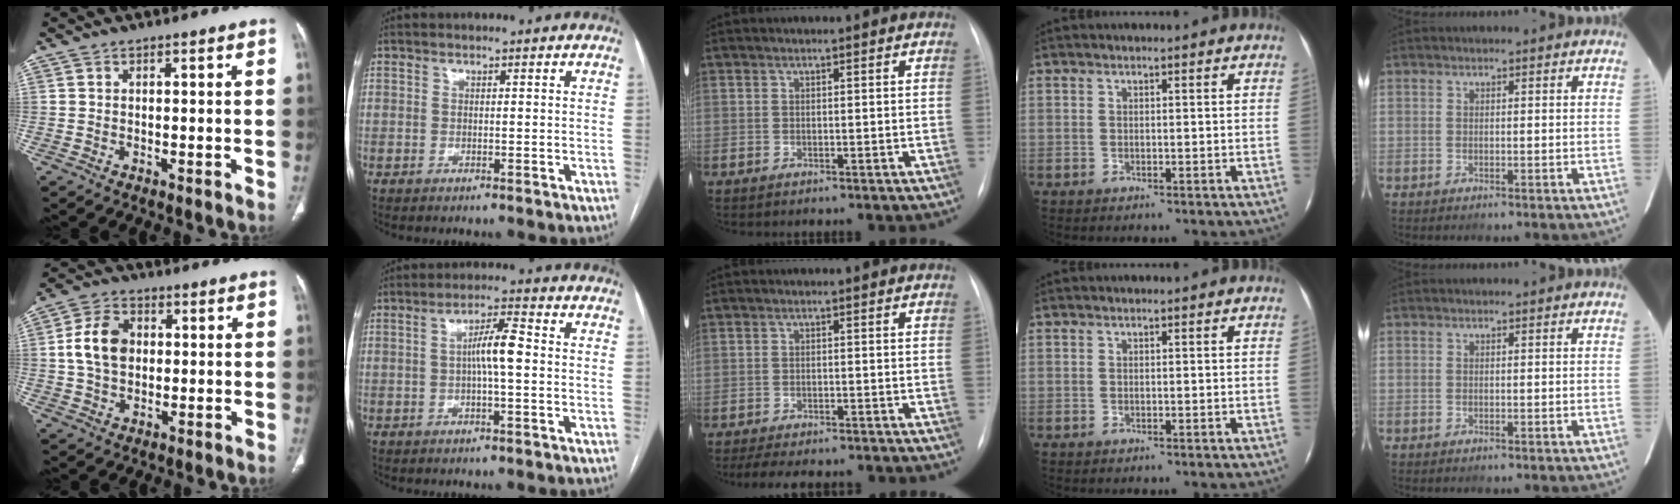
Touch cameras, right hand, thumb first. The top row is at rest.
{"thumb": {"total": 9.1, "force": [0.8, 6.5, 6.2], "torque": [-0.103, 0.010, 0.012]}, "index": {"total": 5.4, "force": [-0.1, 0.6, 5.4], "torque": [-0.096, 0.013, -0.003]}, "middle": {"total": 9.9, "force": [-8.6, 2.6, 4.1], "torque": [-0.061, -0.004, -0.113]}}